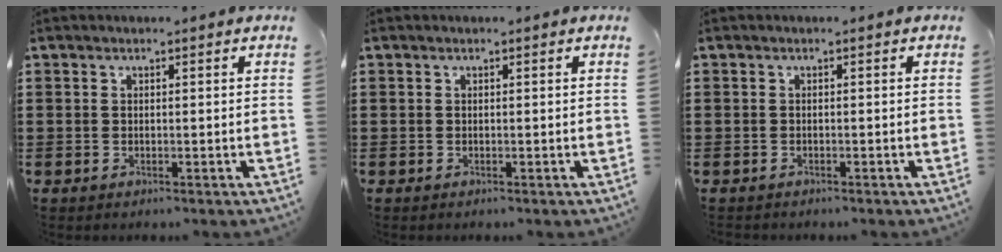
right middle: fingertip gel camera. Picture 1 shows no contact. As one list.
[{"total": 0.0}, {"total": 0.6, "force": [-0.5, 0.3, -0.1], "torque": [0.001, 0.004, -0.013]}]